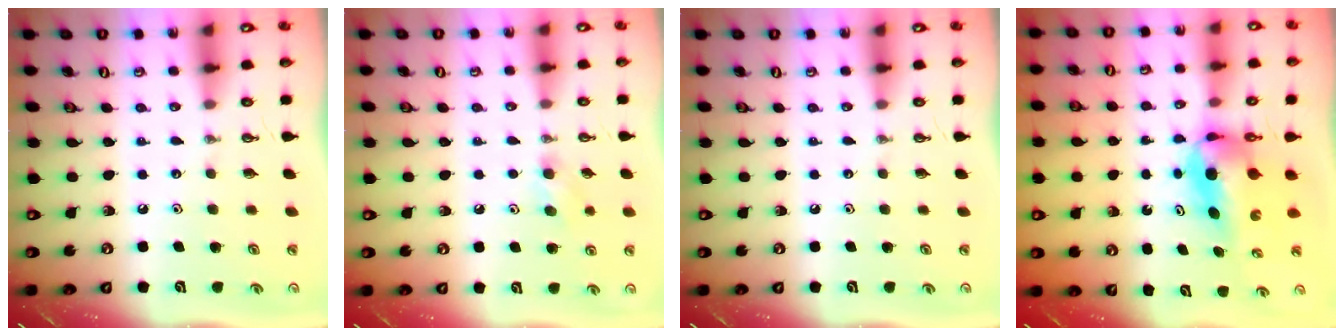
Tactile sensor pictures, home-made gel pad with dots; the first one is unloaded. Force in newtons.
{"total": 6.8, "press": 6.4, "slide": 2.5}
{"total": 0.0}
{"total": 6.8, "press": 6.5, "slide": 2.3}